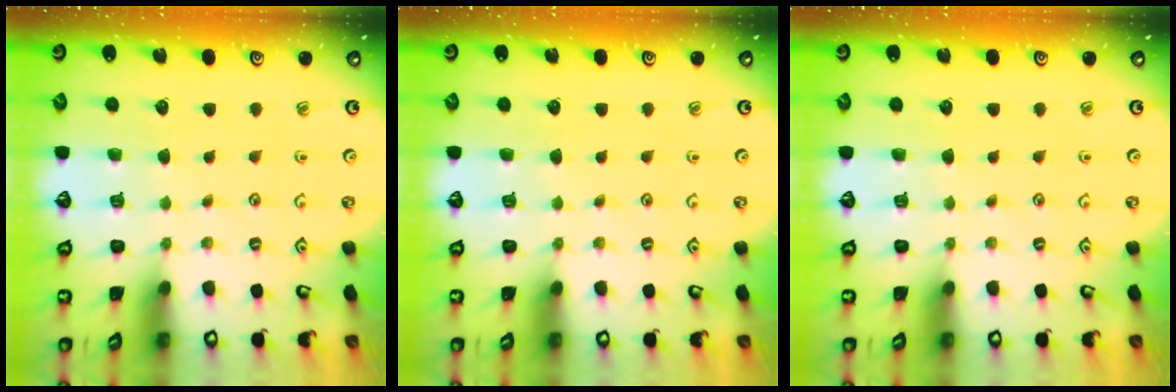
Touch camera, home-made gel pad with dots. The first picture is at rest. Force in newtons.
{"total": 0.0}
{"total": 0.0}